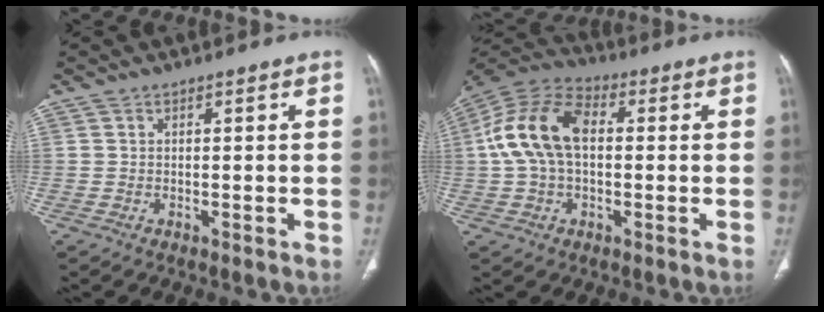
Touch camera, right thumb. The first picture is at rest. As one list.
[{"total": 14.7, "force": [1.3, 9.0, 11.5], "torque": [-0.228, 0.036, 0.015]}]